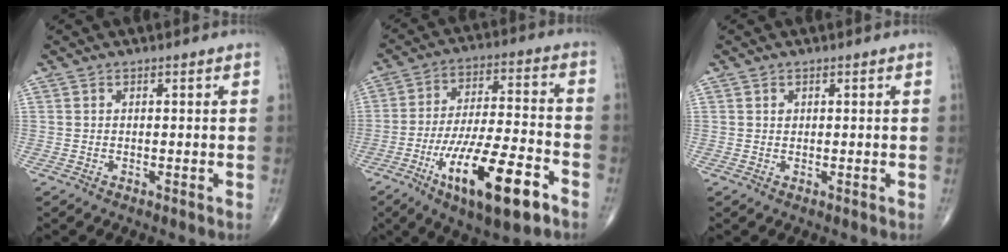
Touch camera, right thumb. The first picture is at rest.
{"total": 19.1, "force": [-9.2, 5.4, 15.8], "torque": [-0.283, 0.037, -0.145]}
{"total": 0.7, "force": [0.3, 0.5, 0.3], "torque": [0.000, -0.001, 0.006]}